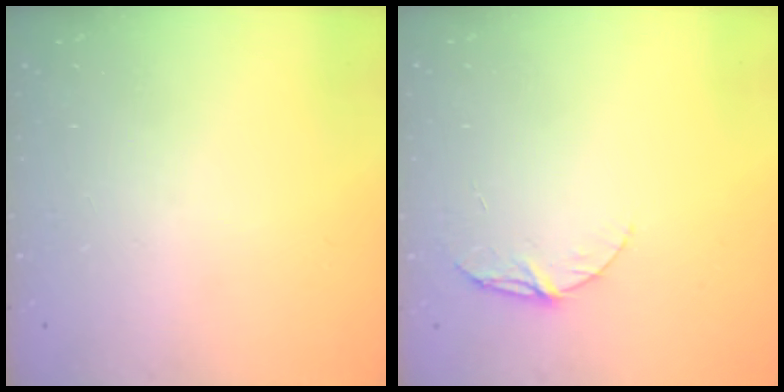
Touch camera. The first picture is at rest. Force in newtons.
{"total": 7.6, "press": 7.6, "slide": 0.6}